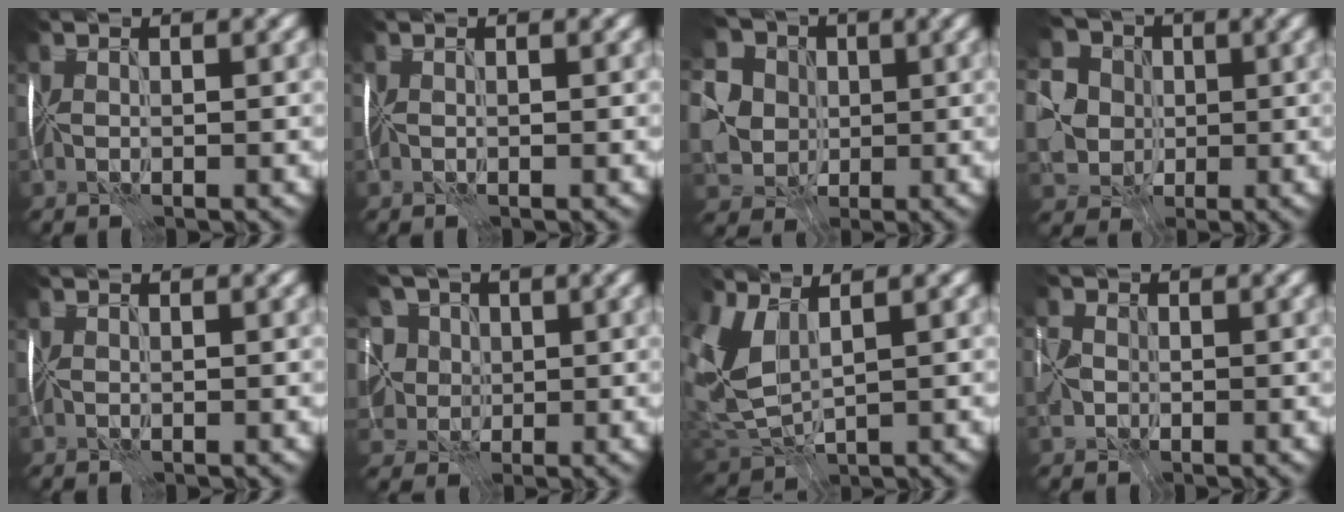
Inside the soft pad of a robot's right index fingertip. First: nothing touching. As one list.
[{"total": 0.0}, {"total": 5.7, "force": [-0.1, 4.9, 2.8], "torque": [-0.068, 0.004, -0.007]}, {"total": 5.2, "force": [-0.6, 4.6, 2.4], "torque": [-0.065, 0.001, -0.015]}, {"total": 0.0}, {"total": 7.2, "force": [2.2, 5.9, 3.6], "torque": [-0.068, 0.011, 0.016]}, {"total": 4.5, "force": [0.9, 2.2, 3.8], "torque": [-0.098, -0.001, 0.017]}, {"total": 2.3, "force": [-1.0, 1.7, 1.1], "torque": [-0.031, 0.001, -0.021]}]